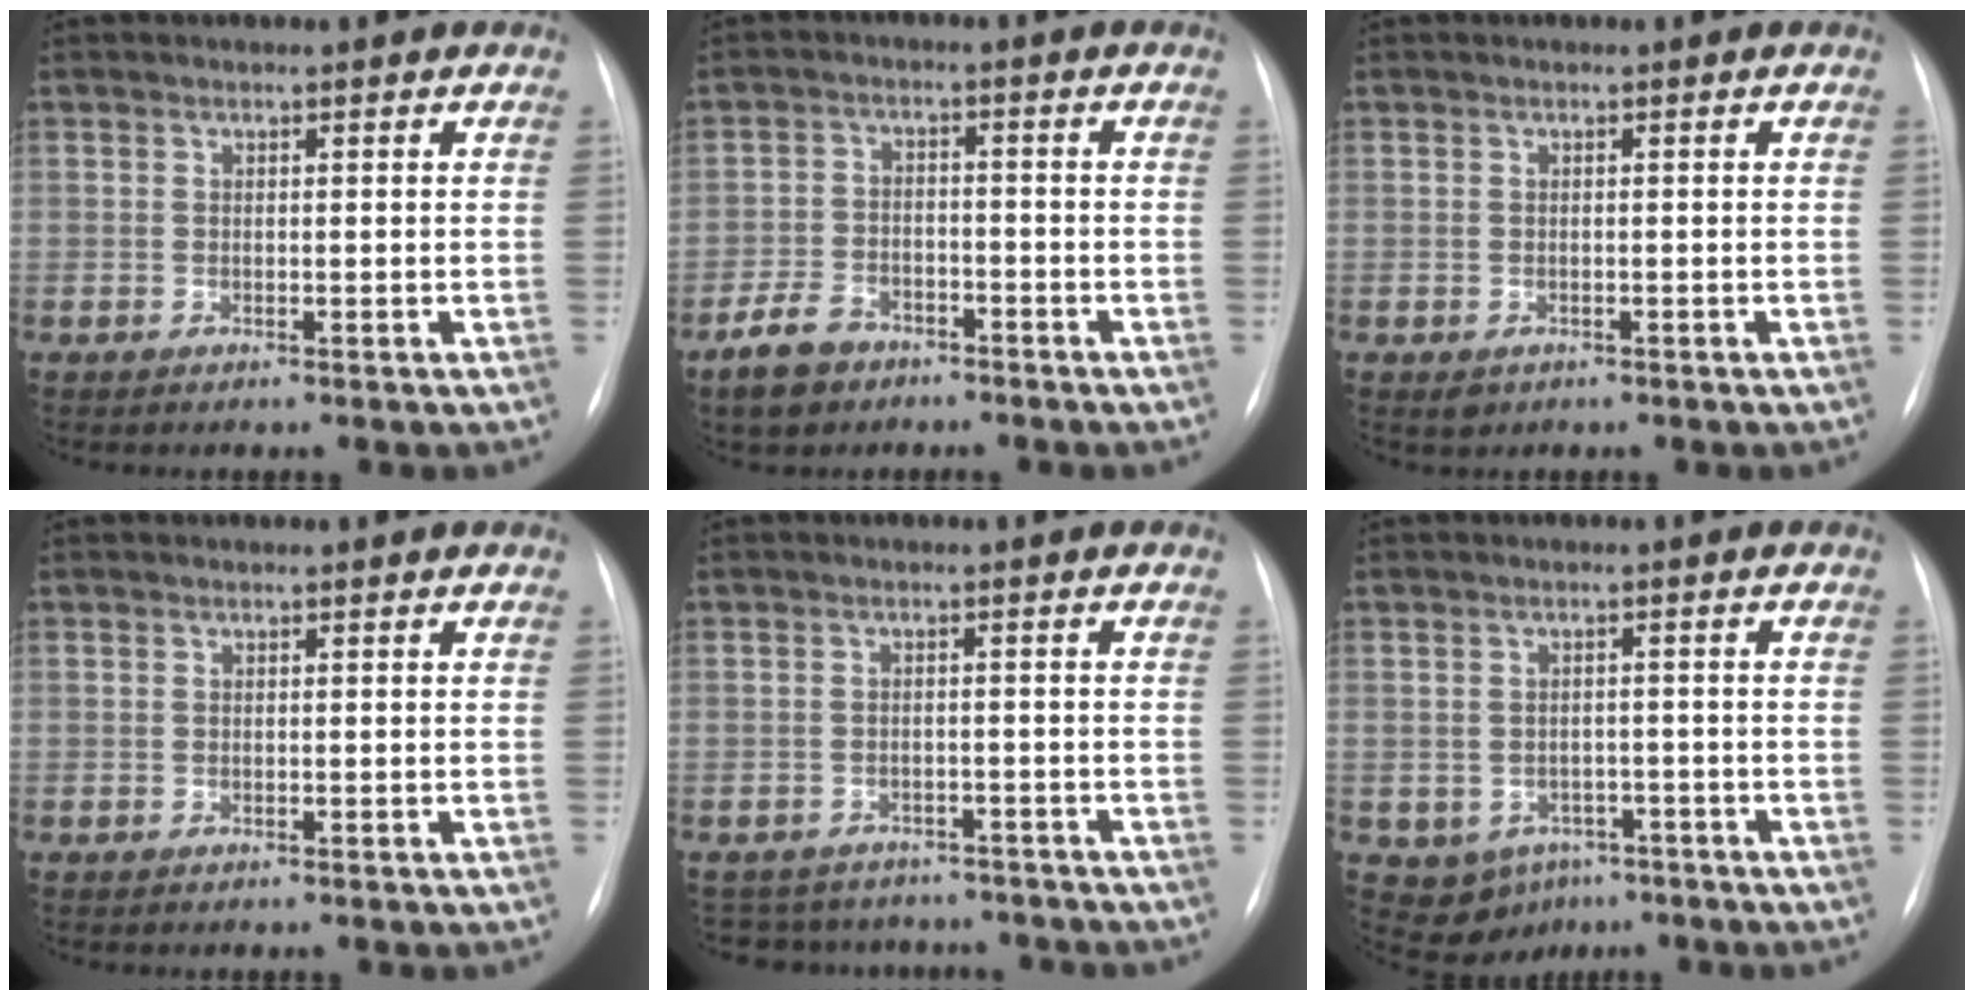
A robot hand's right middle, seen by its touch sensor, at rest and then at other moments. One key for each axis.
{"total": 5.9, "fx": -4.2, "fy": 3.4, "fz": 2.4, "tx": -0.060, "ty": 0.000, "tz": -0.072}
{"total": 1.2, "fx": -0.6, "fy": 1.0, "fz": 0.3, "tx": -0.005, "ty": 0.002, "tz": -0.003}
{"total": 0.0}
{"total": 10.8, "fx": -9.5, "fy": 4.6, "fz": 1.8, "tx": -0.034, "ty": 0.020, "tz": -0.108}
{"total": 6.3, "fx": -3.3, "fy": 5.0, "fz": 2.0, "tx": -0.032, "ty": 0.010, "tz": -0.034}